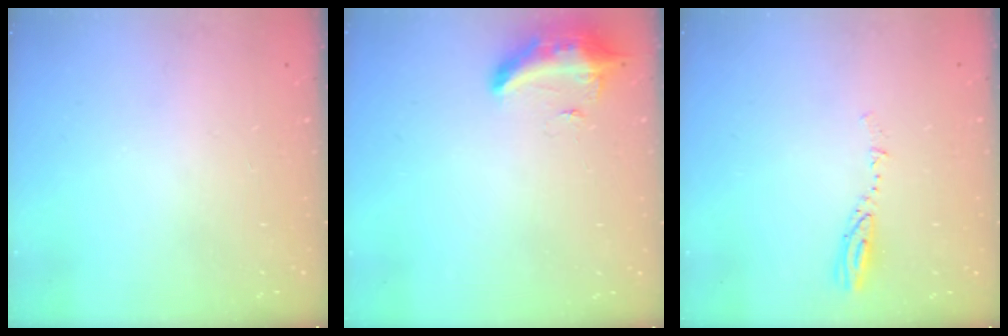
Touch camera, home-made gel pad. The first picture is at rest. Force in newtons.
{"total": 10.4, "press": 9.8, "slide": 3.5}
{"total": 3.8, "press": 3.8, "slide": 0.2}